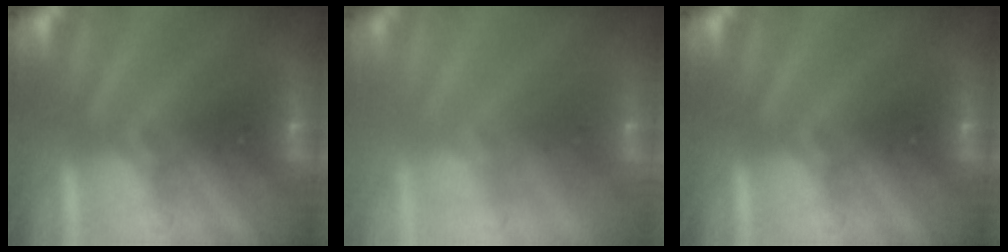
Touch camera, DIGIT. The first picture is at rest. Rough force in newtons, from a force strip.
{"total": 2.8}
{"total": 0.0}